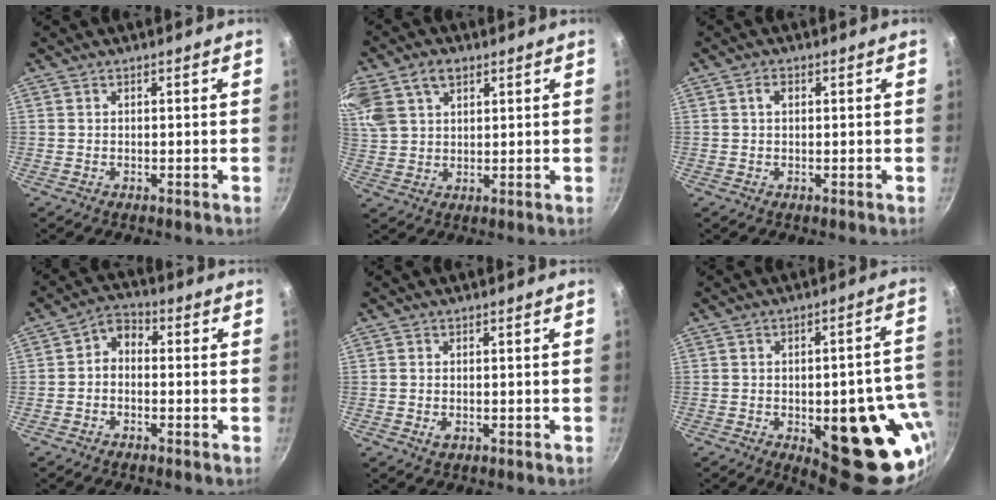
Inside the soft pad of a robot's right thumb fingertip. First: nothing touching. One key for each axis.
{"total": 16.3, "fx": 7.5, "fy": 11.4, "fz": 8.9, "tx": -0.210, "ty": 0.036, "tz": 0.148}
{"total": 1.9, "fx": 0.5, "fy": 1.2, "fz": 1.3, "tx": -0.021, "ty": 0.004, "tz": 0.007}
{"total": 4.2, "fx": -0.9, "fy": 3.1, "fz": 2.7, "tx": -0.041, "ty": 0.023, "tz": -0.026}
{"total": 1.5, "fx": -0.3, "fy": 1.0, "fz": 1.0, "tx": -0.019, "ty": -0.002, "tz": -0.005}
{"total": 22.5, "fx": -5.5, "fy": 9.3, "fz": 19.8, "tx": -0.178, "ty": 0.008, "tz": -0.059}